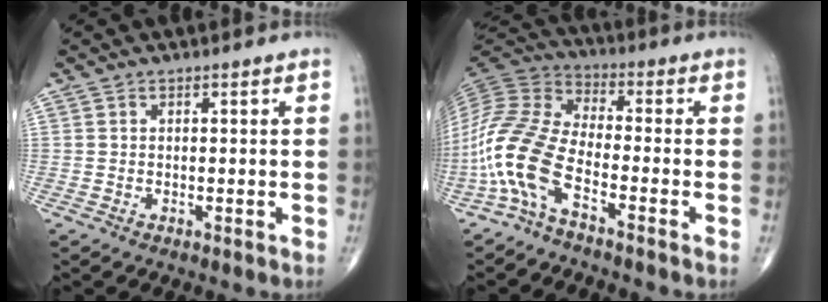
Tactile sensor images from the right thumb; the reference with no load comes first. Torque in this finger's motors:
{"motor_torque": [0.28, 0.58, 1.63, -0.44, 0.21]}